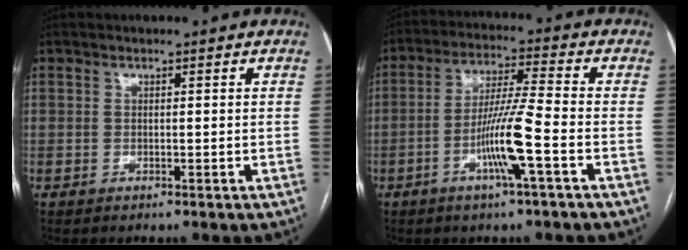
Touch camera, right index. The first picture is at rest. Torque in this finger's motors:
{"motor_torque": [1.39, -0.45, 0.73, 0.13]}